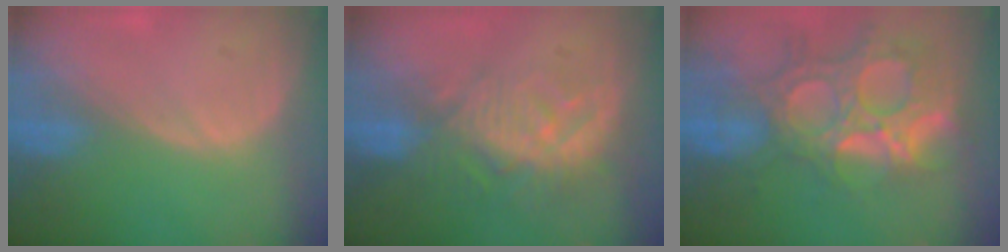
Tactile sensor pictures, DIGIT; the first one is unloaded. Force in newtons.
{"total": 9.3, "press": 8.1, "slide": 4.5}
{"total": 14.0, "press": 11.8, "slide": 7.5}